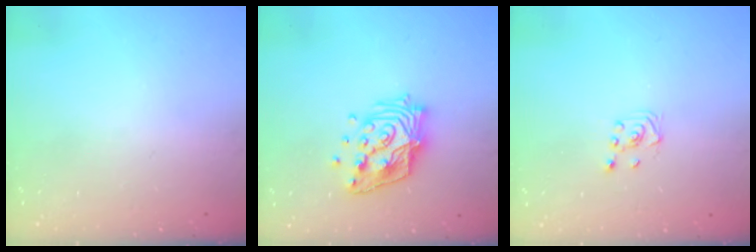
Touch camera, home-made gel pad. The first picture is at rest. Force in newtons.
{"total": 15.5, "press": 15.5, "slide": 1.2}
{"total": 2.3, "press": 2.2, "slide": 0.8}